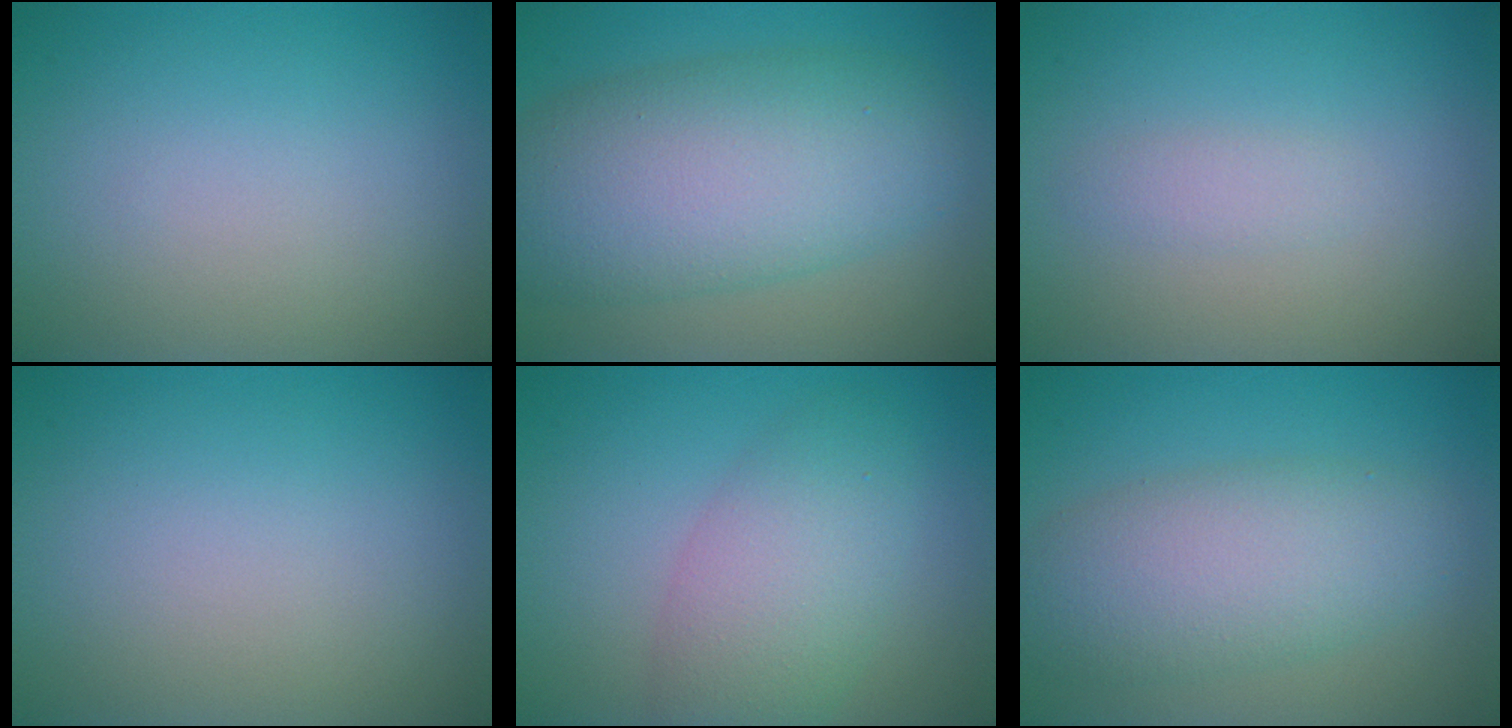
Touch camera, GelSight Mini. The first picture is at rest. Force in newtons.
{"total": 10.0, "press": 10.0, "slide": 0.4}
{"total": 1.1, "press": 1.1, "slide": 0.1}
{"total": 0.0}
{"total": 5.1, "press": 5.1, "slide": 0.1}
{"total": 6.3, "press": 6.3, "slide": 0.2}